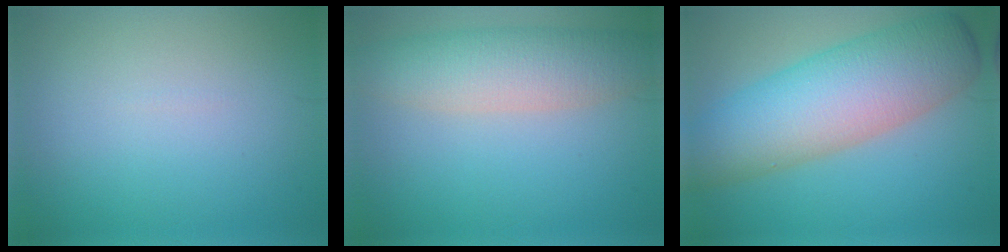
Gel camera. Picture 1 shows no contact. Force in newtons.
{"total": 6.0, "press": 6.0, "slide": 0.4}
{"total": 10.1, "press": 10.1, "slide": 0.2}